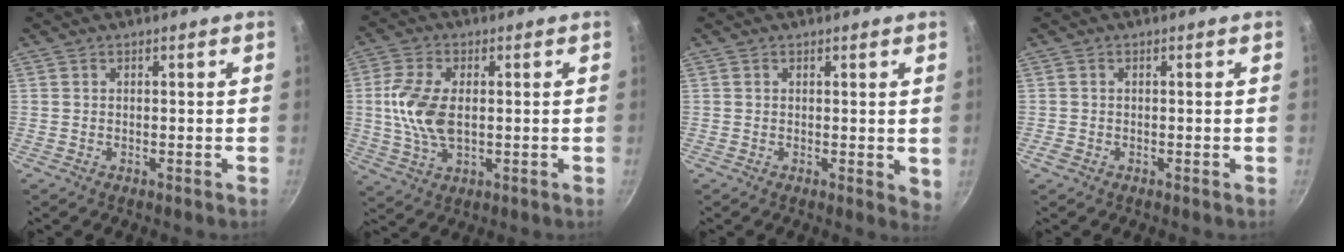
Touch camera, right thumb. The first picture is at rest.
{"total": 10.3, "force": [0.4, 5.8, 8.4], "torque": [-0.170, 0.004, 0.007]}
{"total": 2.9, "force": [0.7, 1.6, 2.4], "torque": [-0.025, -0.003, 0.011]}
{"total": 1.2, "force": [-0.6, 0.9, 0.5], "torque": [-0.009, 0.001, -0.012]}